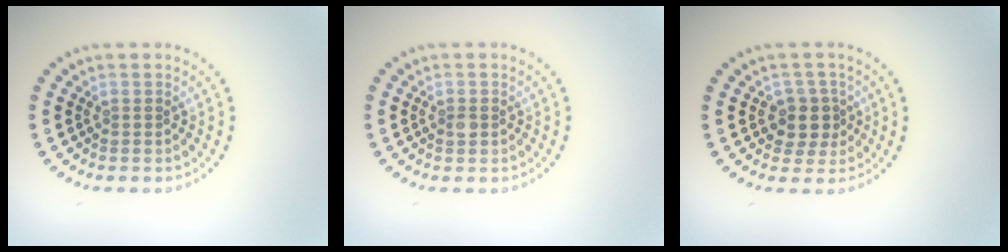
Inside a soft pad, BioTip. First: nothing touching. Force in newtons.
{"total": 1.0, "press": 1.0, "slide": 0.1}
{"total": 2.6, "press": 2.3, "slide": 1.2}